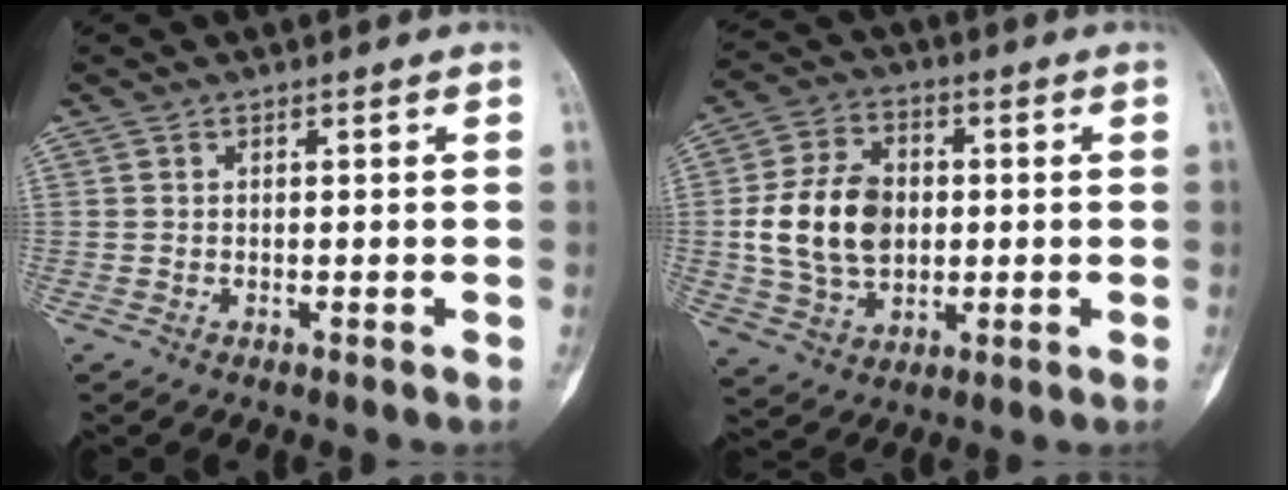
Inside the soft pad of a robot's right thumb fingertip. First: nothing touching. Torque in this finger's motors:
{"motor_torque": [1.70, 1.70, 0.87, -0.77, 0.40]}